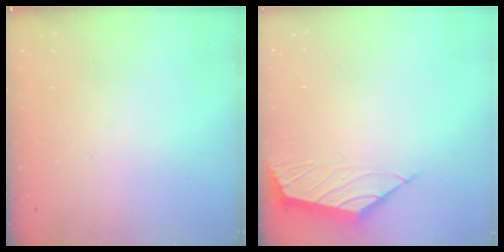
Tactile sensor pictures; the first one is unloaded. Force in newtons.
{"total": 2.2, "press": 2.1, "slide": 0.5}